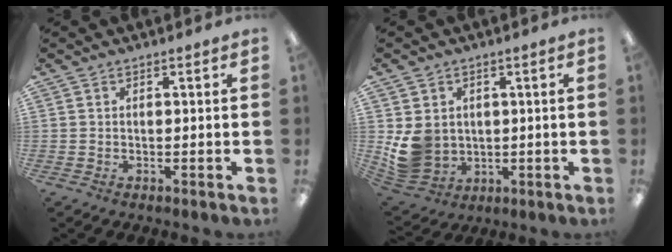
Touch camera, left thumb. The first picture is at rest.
{"total": 8.6, "force": [0.5, 7.9, 3.4], "torque": [-0.084, 0.002, 0.018]}